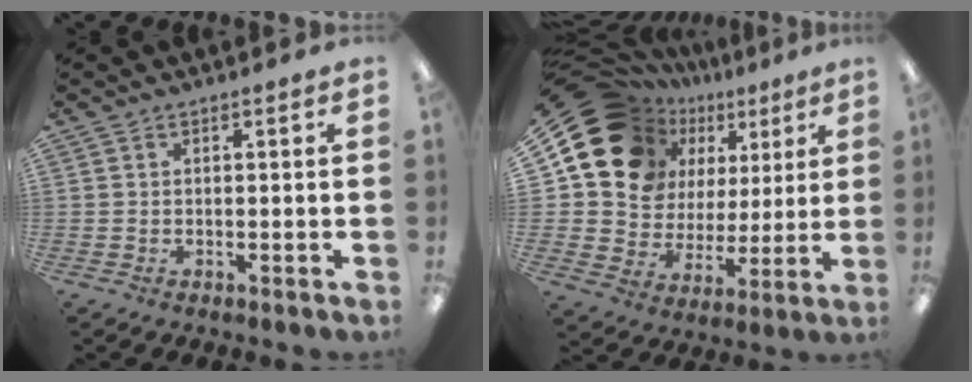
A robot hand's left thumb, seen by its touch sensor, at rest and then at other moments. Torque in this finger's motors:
{"motor_torque": [1.77, 2.97, 1.46, -1.30, 0.12]}